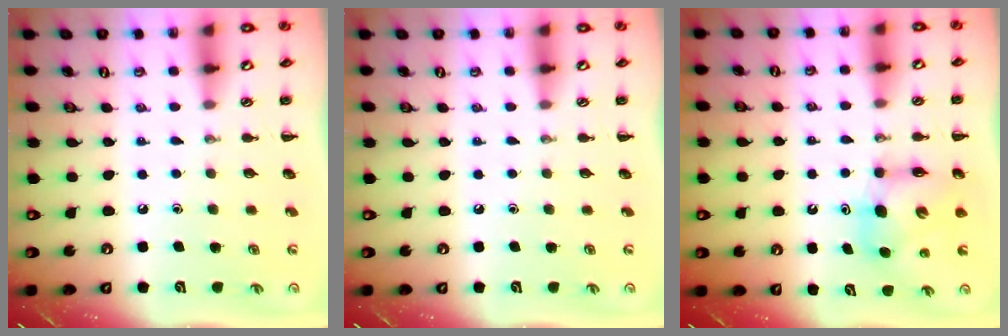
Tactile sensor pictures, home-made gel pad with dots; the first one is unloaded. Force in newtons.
{"total": 0.0}
{"total": 7.0, "press": 7.0, "slide": 0.5}